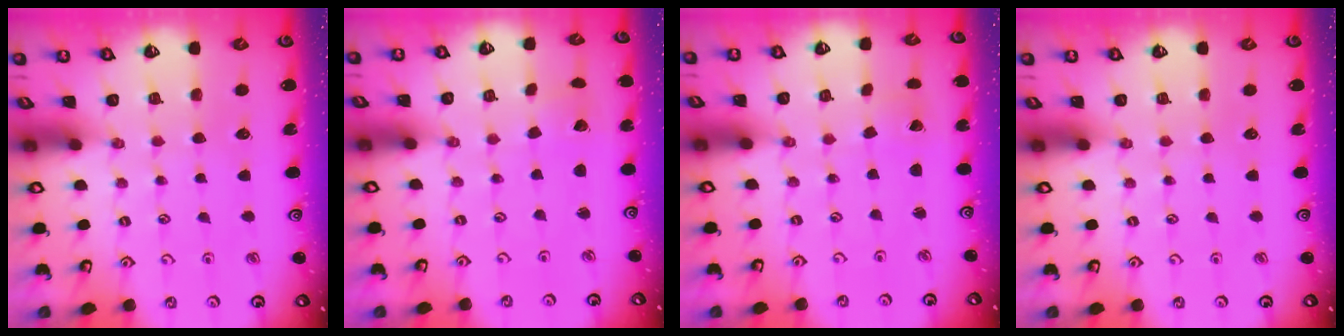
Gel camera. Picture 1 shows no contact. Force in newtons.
{"total": 2.7, "press": 2.7, "slide": 0.0}
{"total": 0.0}
{"total": 0.0}